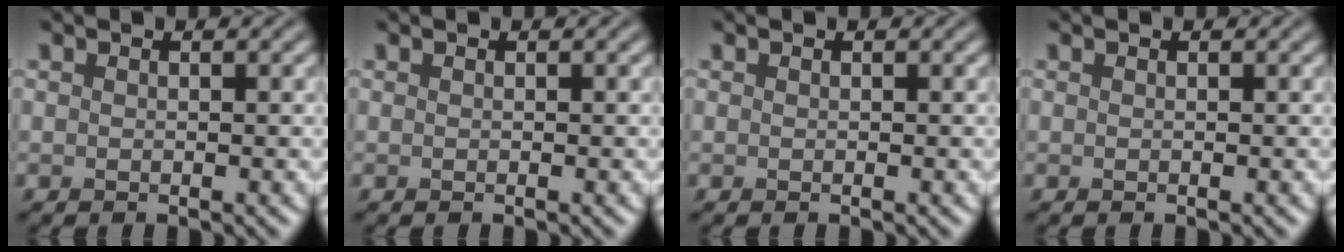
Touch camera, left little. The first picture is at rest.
{"total": 0.0}
{"total": 0.0}
{"total": 0.0}